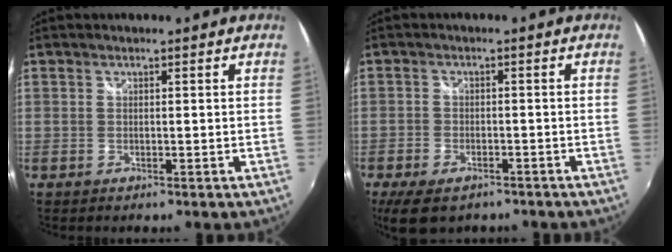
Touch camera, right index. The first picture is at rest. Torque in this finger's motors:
{"motor_torque": [0.98, -0.83, 0.39, 0.04]}